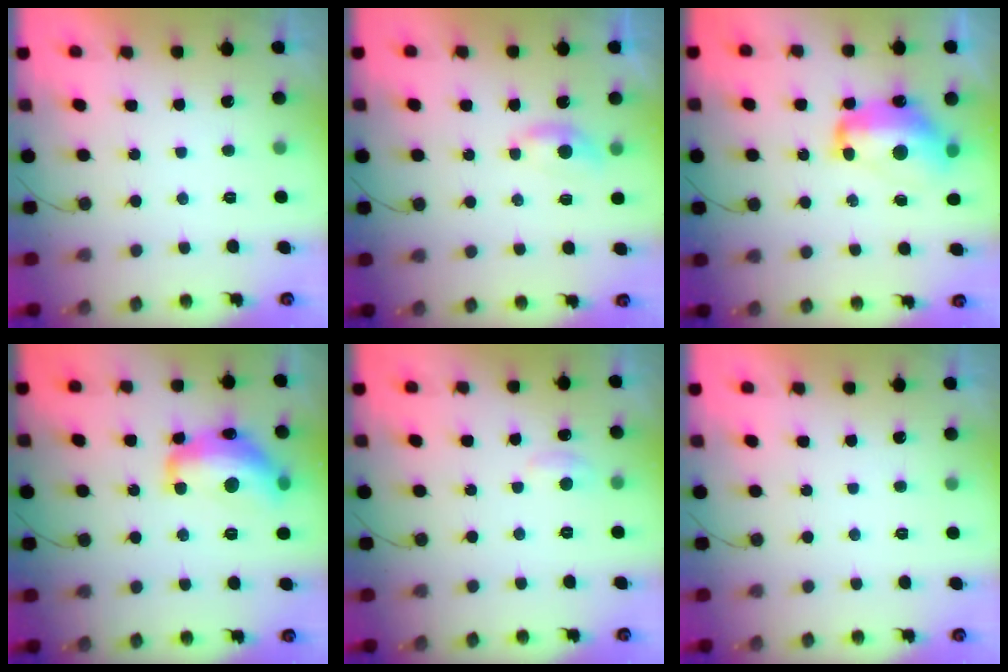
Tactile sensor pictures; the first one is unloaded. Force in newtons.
{"total": 3.9, "press": 3.8, "slide": 0.5}
{"total": 13.5, "press": 13.4, "slide": 1.0}
{"total": 17.7, "press": 17.7, "slide": 0.9}
{"total": 5.2, "press": 5.1, "slide": 0.7}
{"total": 0.0}